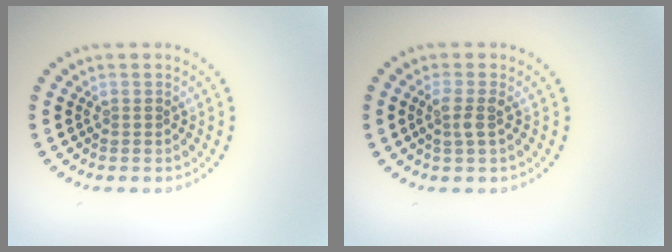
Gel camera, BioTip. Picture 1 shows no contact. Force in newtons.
{"total": 1.6, "press": 1.4, "slide": 0.8}